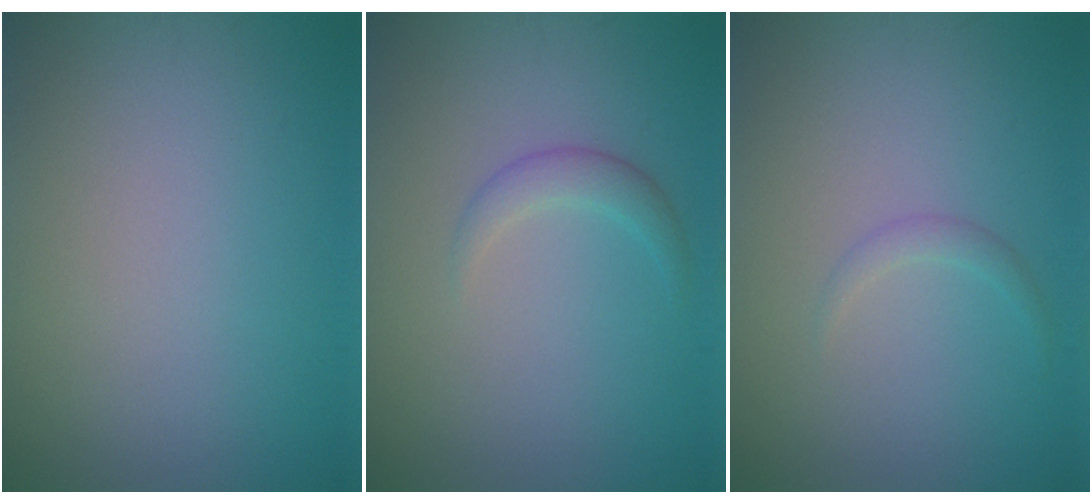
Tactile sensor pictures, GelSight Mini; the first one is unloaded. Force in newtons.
{"total": 1.7, "press": 1.7, "slide": 0.1}
{"total": 1.0, "press": 1.0, "slide": 0.1}